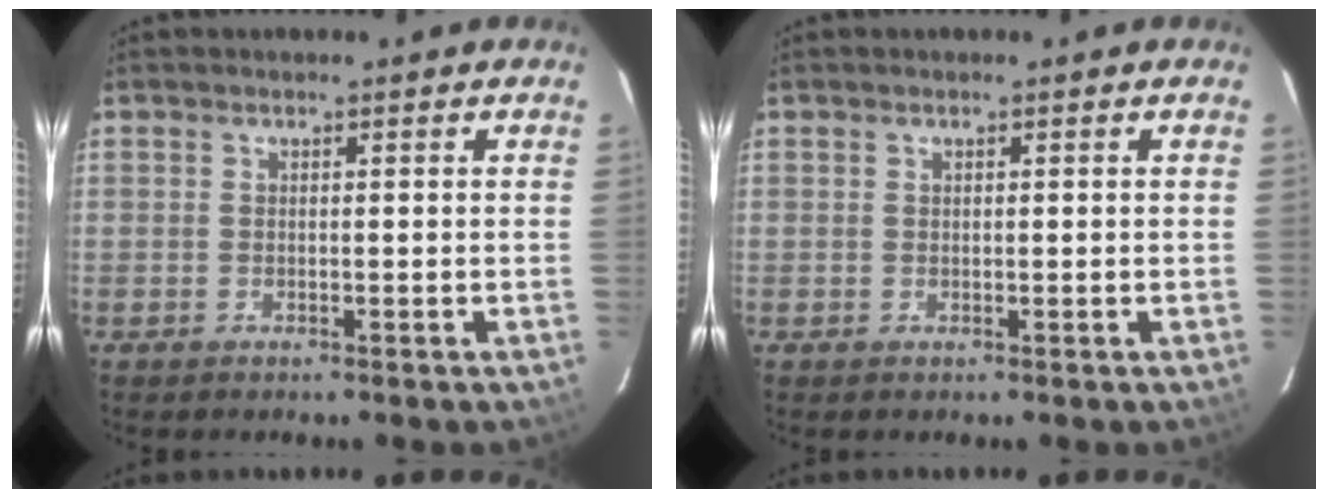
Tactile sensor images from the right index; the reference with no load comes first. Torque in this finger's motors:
{"motor_torque": [-0.15, -0.11, -0.03, -0.01]}